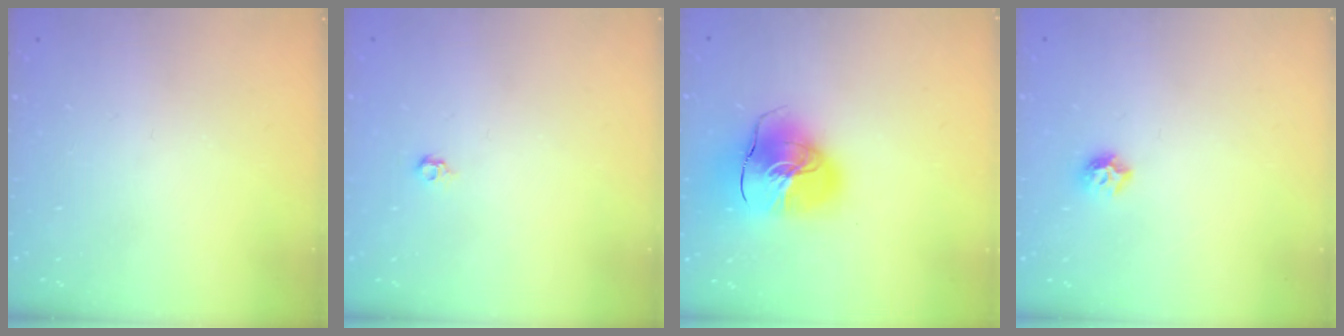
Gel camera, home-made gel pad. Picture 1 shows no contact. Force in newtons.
{"total": 4.0, "press": 3.9, "slide": 0.7}
{"total": 16.2, "press": 16.0, "slide": 2.3}
{"total": 6.0, "press": 5.9, "slide": 0.8}